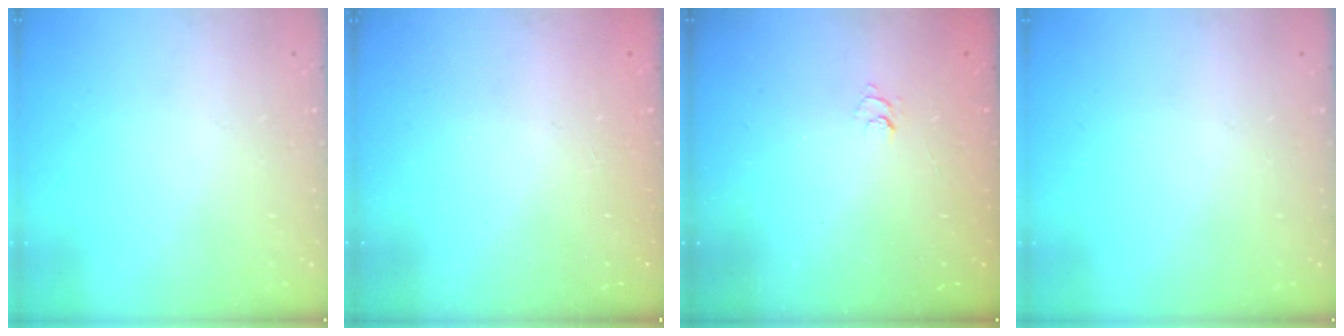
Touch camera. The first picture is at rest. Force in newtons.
{"total": 2.5, "press": 2.4, "slide": 0.8}
{"total": 1.9, "press": 1.5, "slide": 1.3}
{"total": 0.0}